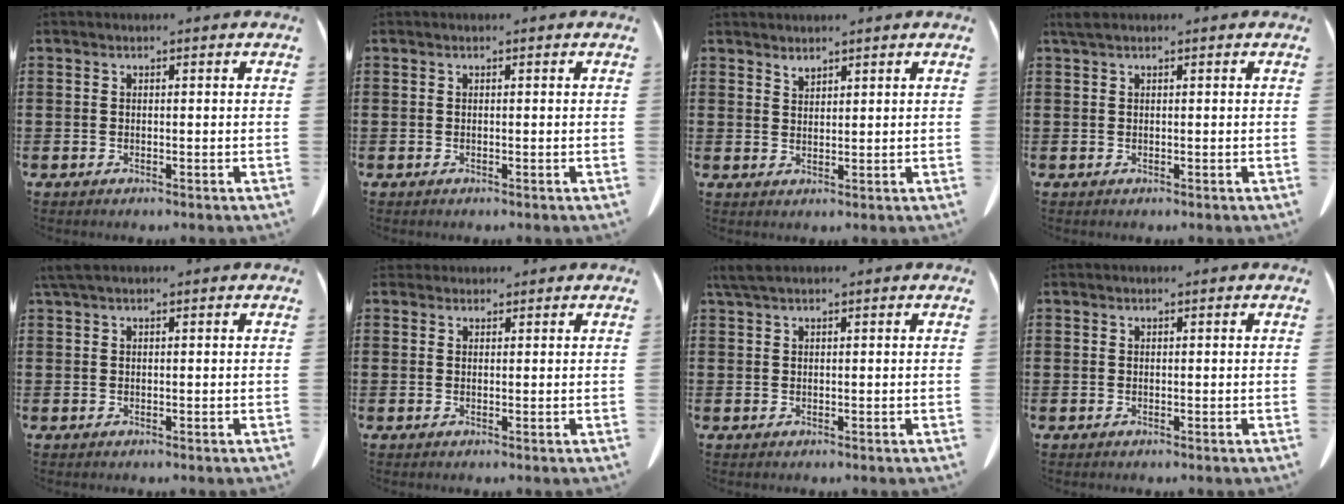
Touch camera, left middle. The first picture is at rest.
{"total": 0.0}
{"total": 1.7, "force": [1.6, 0.2, 0.3], "torque": [-0.008, -0.002, 0.033]}
{"total": 0.9, "force": [0.5, 0.1, 0.7], "torque": [-0.017, -0.001, 0.011]}
{"total": 1.4, "force": [0.9, 0.2, 1.1], "torque": [-0.024, 0.000, 0.018]}
{"total": 1.3, "force": [1.2, 0.6, 0.1], "torque": [0.002, -0.002, 0.023]}
{"total": 2.0, "force": [1.4, 0.3, 1.4], "torque": [-0.031, 0.000, 0.027]}
{"total": 0.0}